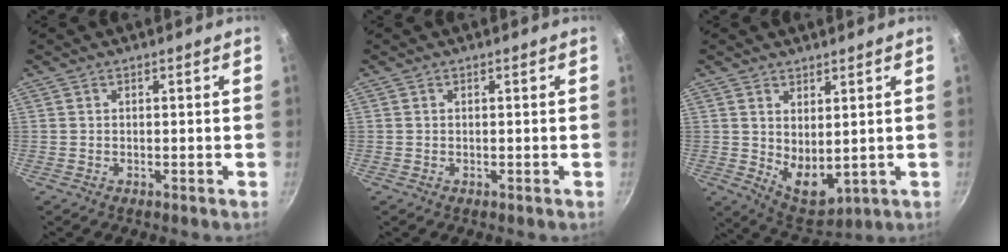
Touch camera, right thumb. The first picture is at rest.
{"total": 0.0}
{"total": 7.8, "force": [1.7, 4.4, 6.2], "torque": [-0.082, -0.032, 0.047]}